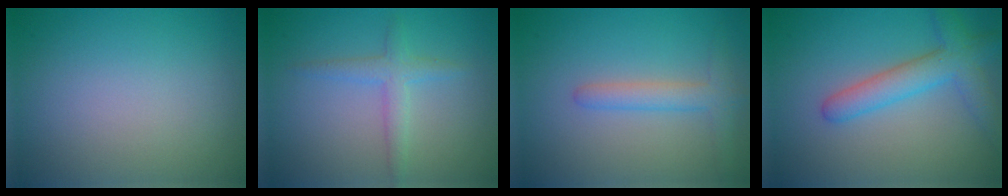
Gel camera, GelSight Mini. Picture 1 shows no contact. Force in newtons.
{"total": 2.2, "press": 2.2, "slide": 0.0}
{"total": 2.6, "press": 2.6, "slide": 0.2}
{"total": 4.4, "press": 4.4, "slide": 0.1}